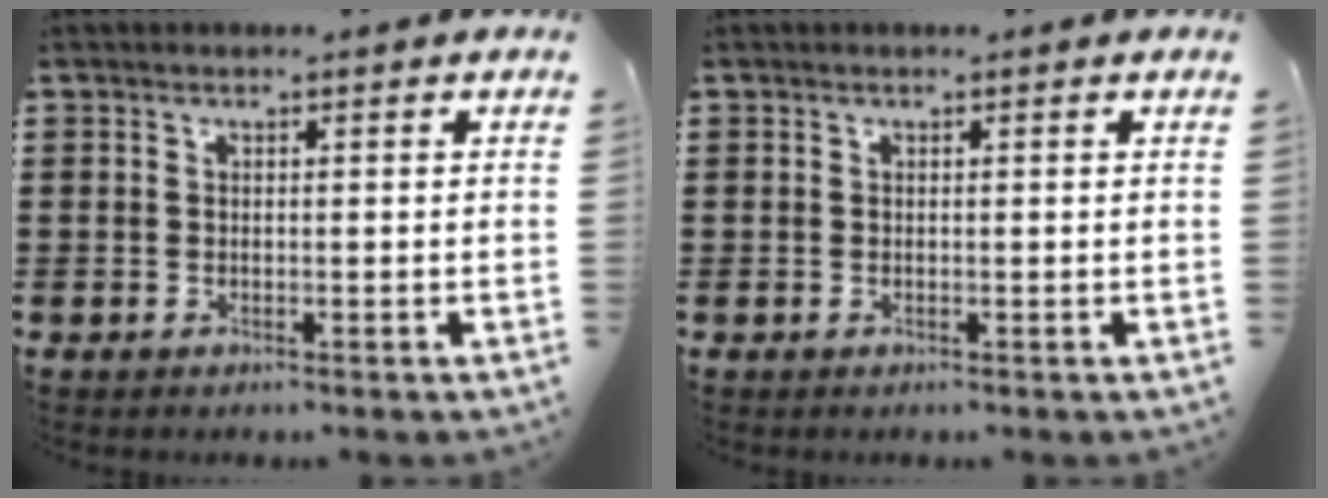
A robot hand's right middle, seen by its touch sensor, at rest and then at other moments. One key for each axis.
{"total": 0.0}